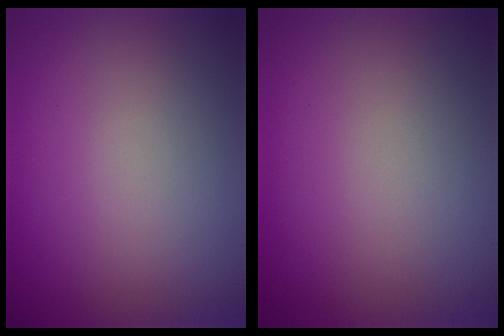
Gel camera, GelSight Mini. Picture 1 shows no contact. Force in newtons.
{"total": 0.0}